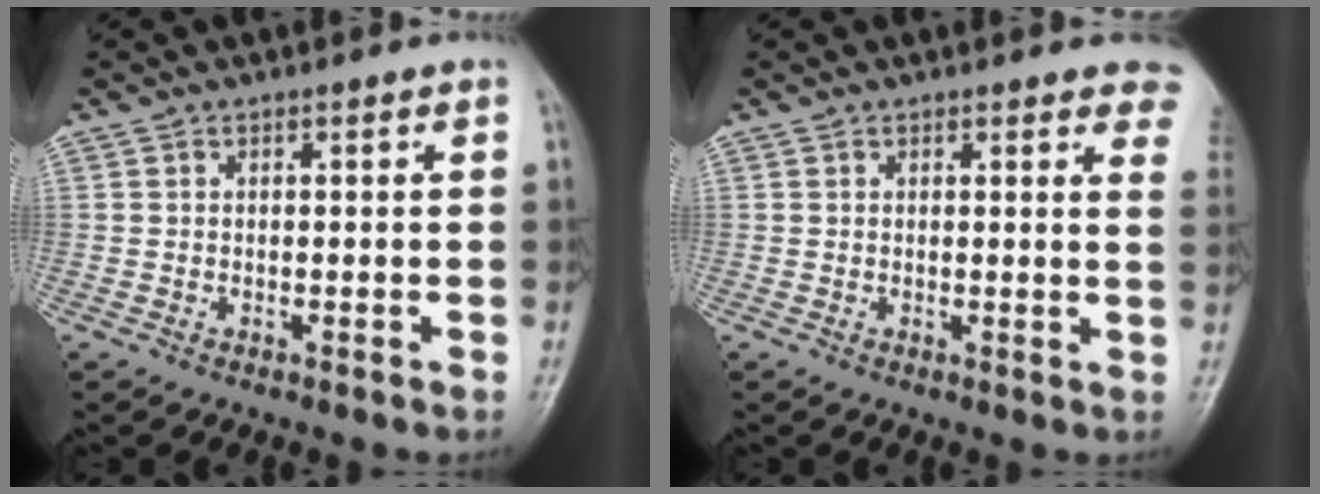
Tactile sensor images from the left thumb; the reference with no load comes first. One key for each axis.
{"total": 6.6, "fx": 5.1, "fy": 2.0, "fz": 3.6, "tx": -0.013, "ty": -0.017, "tz": 0.040}